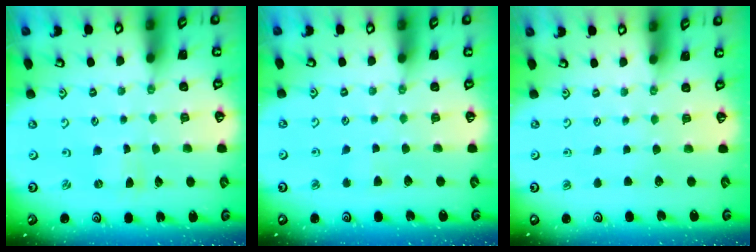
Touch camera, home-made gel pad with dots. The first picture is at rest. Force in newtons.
{"total": 2.7, "press": 2.6, "slide": 0.5}
{"total": 0.0}